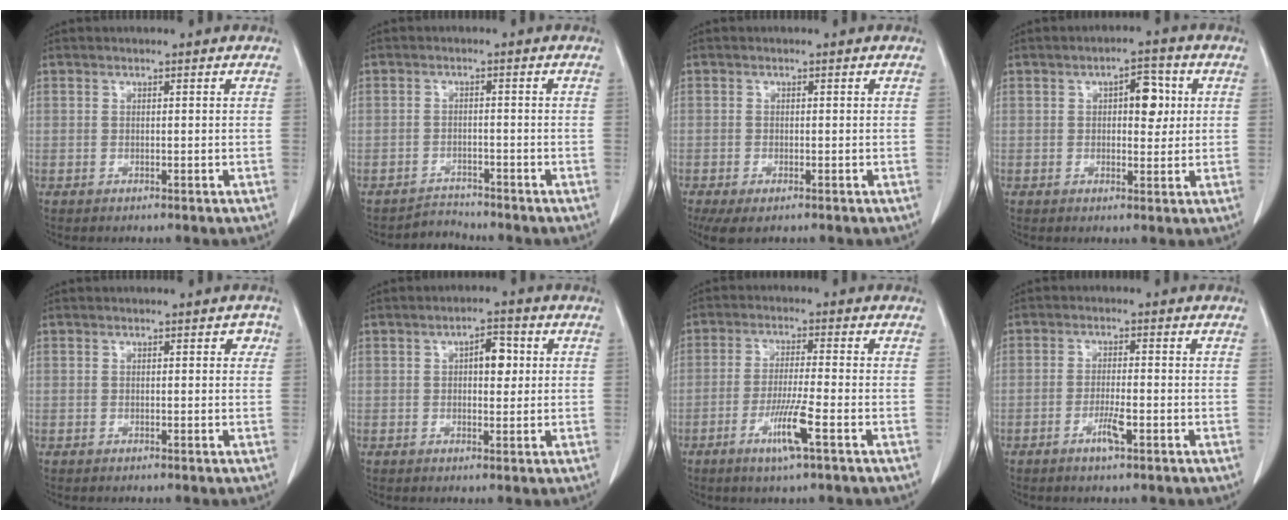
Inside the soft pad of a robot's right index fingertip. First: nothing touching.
{"total": 2.6, "force": [-2.2, 0.2, -1.3], "torque": [0.028, -0.006, -0.037]}
{"total": 4.0, "force": [-2.4, 1.6, 2.7], "torque": [-0.052, -0.012, -0.037]}
{"total": 5.1, "force": [1.1, 2.4, 4.3], "torque": [-0.059, 0.012, 0.015]}
{"total": 1.3, "force": [0.4, 0.8, 0.9], "torque": [-0.002, 0.006, 0.000]}
{"total": 4.1, "force": [0.9, 1.9, 3.6], "torque": [-0.053, 0.010, 0.012]}
{"total": 6.6, "force": [-3.0, -0.4, 5.9], "torque": [-0.113, -0.015, -0.058]}
{"total": 3.4, "force": [-1.6, 0.3, 3.0], "torque": [-0.058, -0.002, -0.030]}